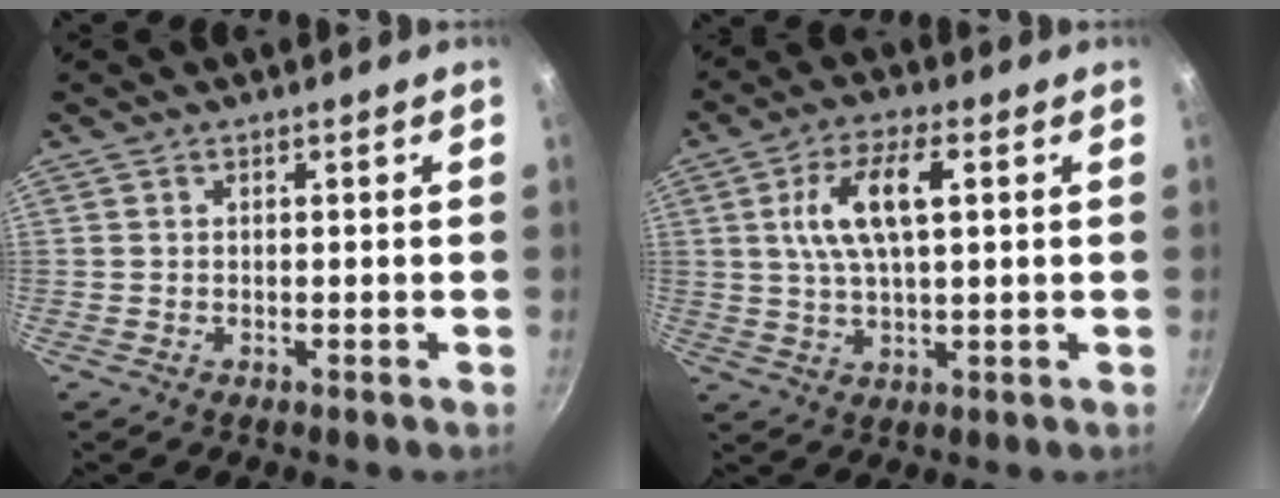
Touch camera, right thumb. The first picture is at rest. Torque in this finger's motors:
{"motor_torque": [-0.28, 0.51, 0.51, -0.18, 0.18]}